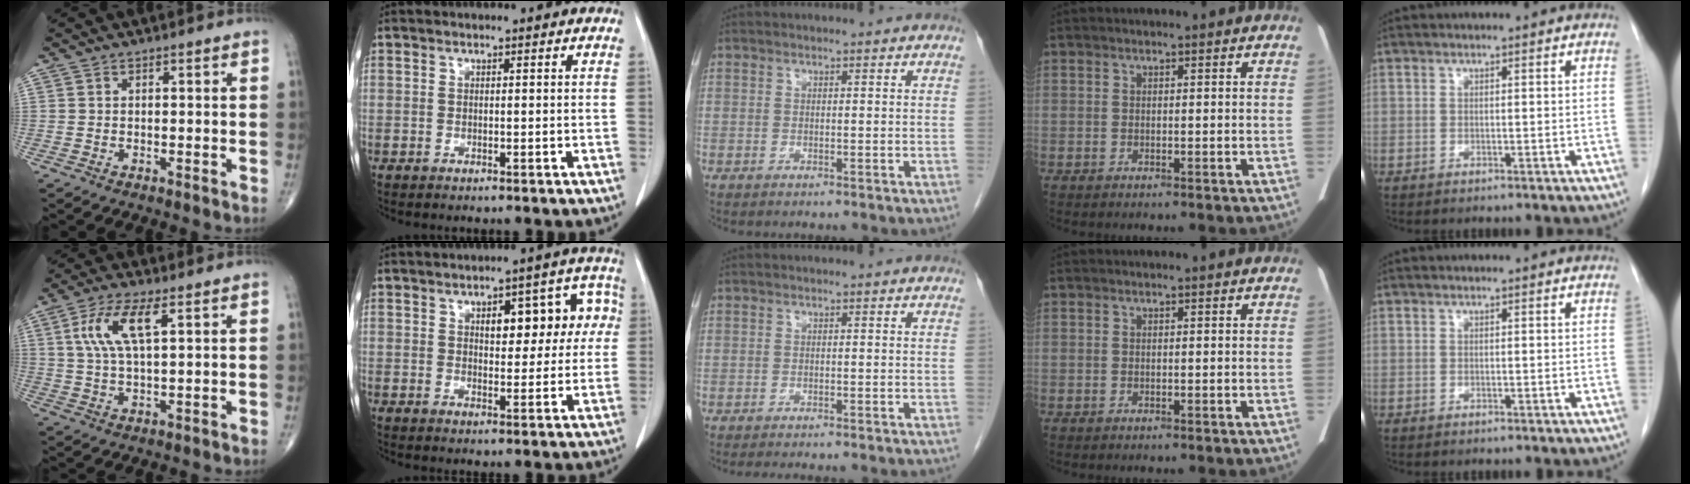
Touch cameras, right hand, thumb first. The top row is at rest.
{"thumb": {"total": 8.7, "force": [3.0, 2.7, 7.7], "torque": [-0.169, 0.000, 0.062]}, "index": {"total": 9.6, "force": [2.4, 4.4, 8.2], "torque": [-0.089, 0.035, 0.031]}, "middle": {"total": 9.8, "force": [-8.9, 1.0, 4.0], "torque": [-0.037, -0.014, -0.102]}}